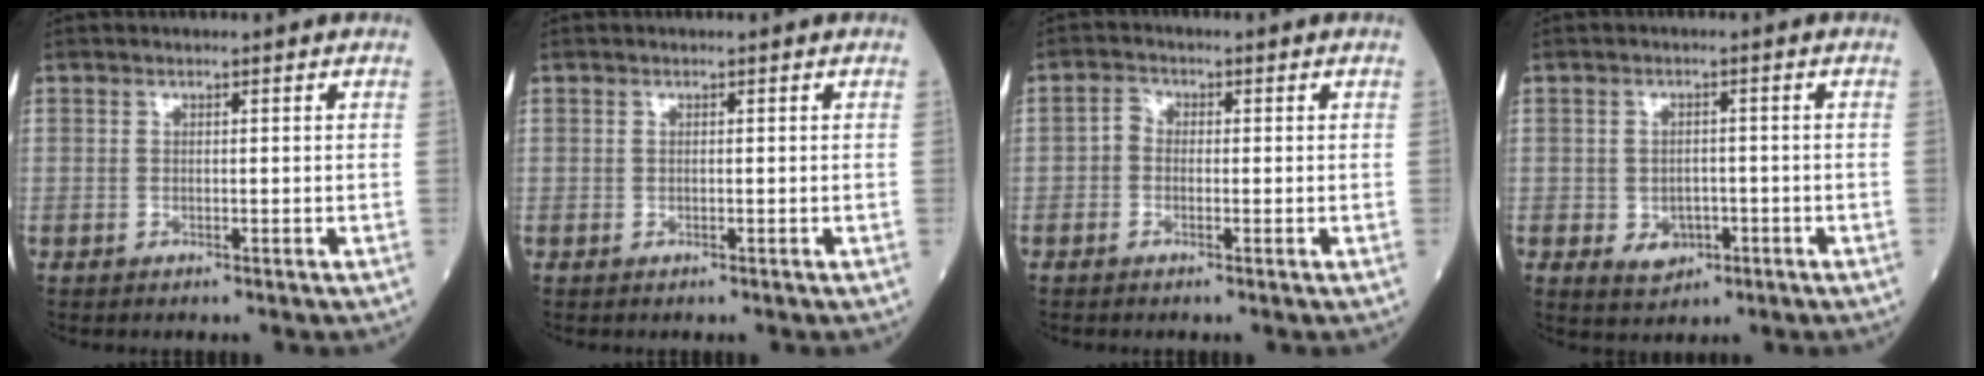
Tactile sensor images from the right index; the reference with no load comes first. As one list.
[{"total": 0.0}, {"total": 1.8, "force": [-0.4, 1.4, 1.0], "torque": [-0.016, 0.004, -0.013]}, {"total": 4.0, "force": [-1.4, 3.1, 2.2], "torque": [-0.028, 0.001, -0.011]}]